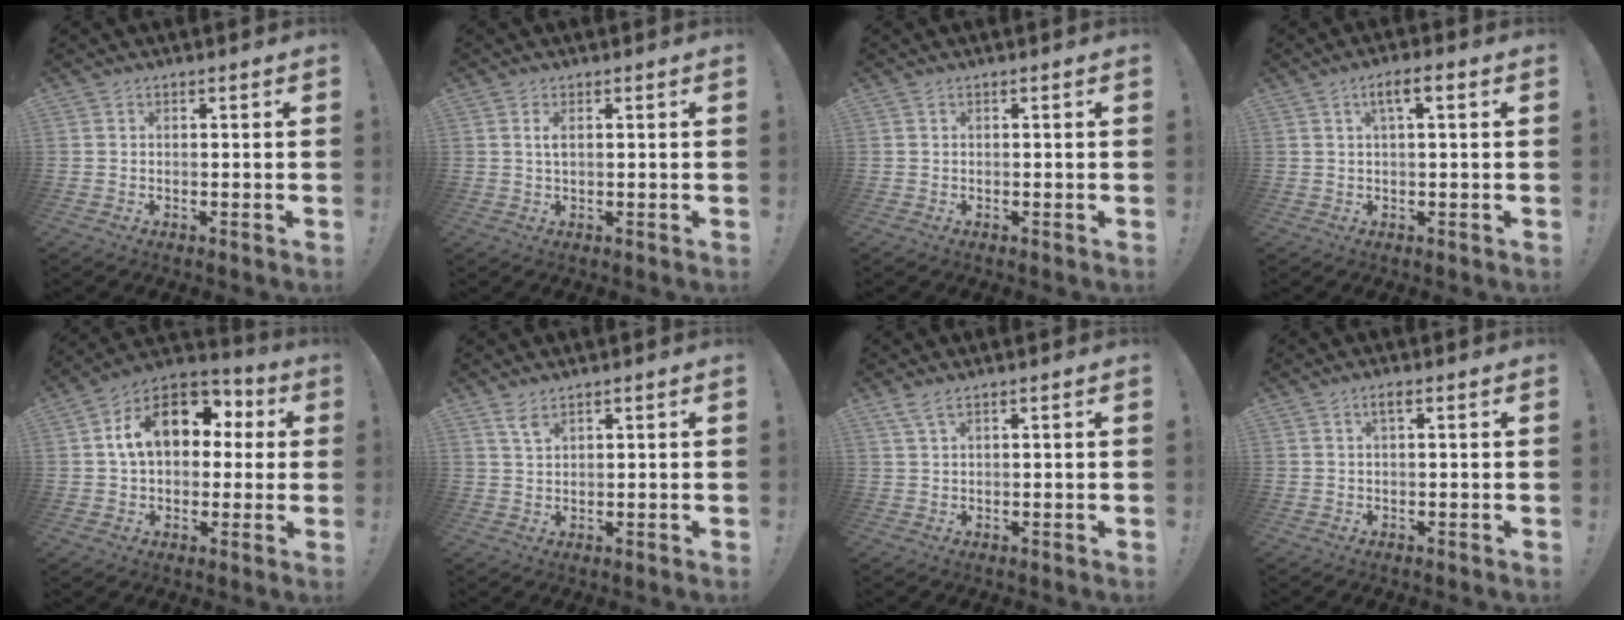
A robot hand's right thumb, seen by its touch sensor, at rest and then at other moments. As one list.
[{"total": 1.8, "force": [0.5, 0.5, 1.7], "torque": [-0.029, 0.000, 0.005]}, {"total": 0.0}, {"total": 4.5, "force": [1.3, 0.9, 4.2], "torque": [-0.070, 0.001, 0.017]}, {"total": 17.1, "force": [4.8, 11.5, 11.7], "torque": [-0.174, 0.001, 0.086]}, {"total": 3.4, "force": [2.4, 1.0, 2.2], "torque": [-0.040, -0.009, 0.043]}, {"total": 3.1, "force": [2.0, 0.7, 2.3], "torque": [-0.048, -0.002, 0.037]}, {"total": 1.8, "force": [0.5, 0.3, 1.7], "torque": [-0.030, 0.001, 0.006]}]